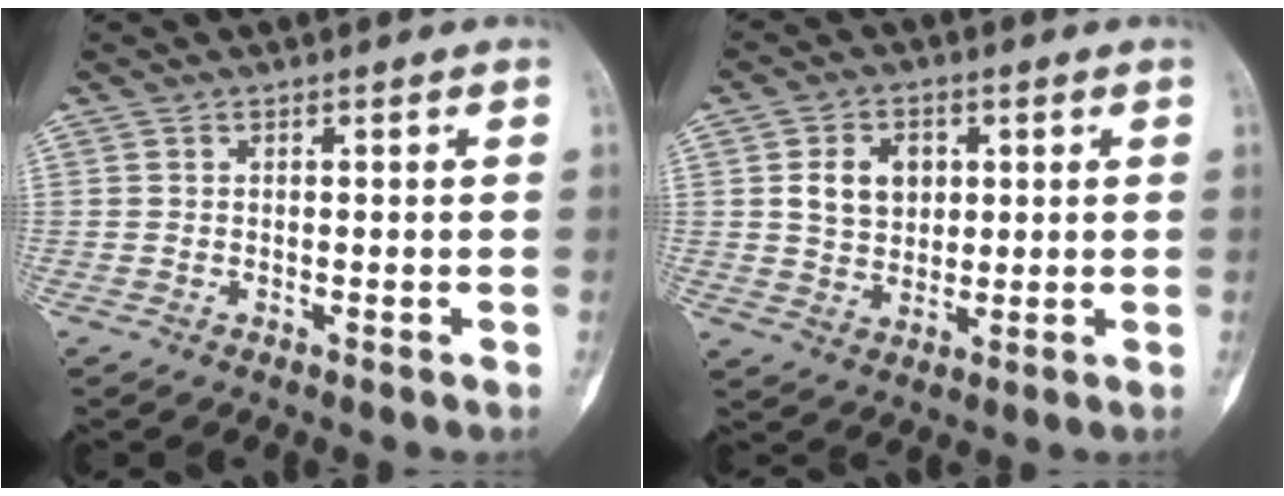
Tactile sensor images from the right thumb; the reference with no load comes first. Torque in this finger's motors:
{"motor_torque": [0.64, 0.65, 0.37, -0.22, 0.30]}